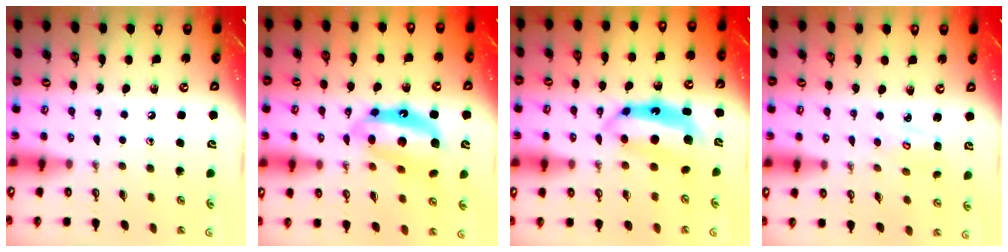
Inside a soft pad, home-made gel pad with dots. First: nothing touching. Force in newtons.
{"total": 12.6, "press": 12.5, "slide": 1.4}
{"total": 8.2, "press": 8.2, "slide": 1.1}
{"total": 3.3, "press": 3.2, "slide": 0.4}